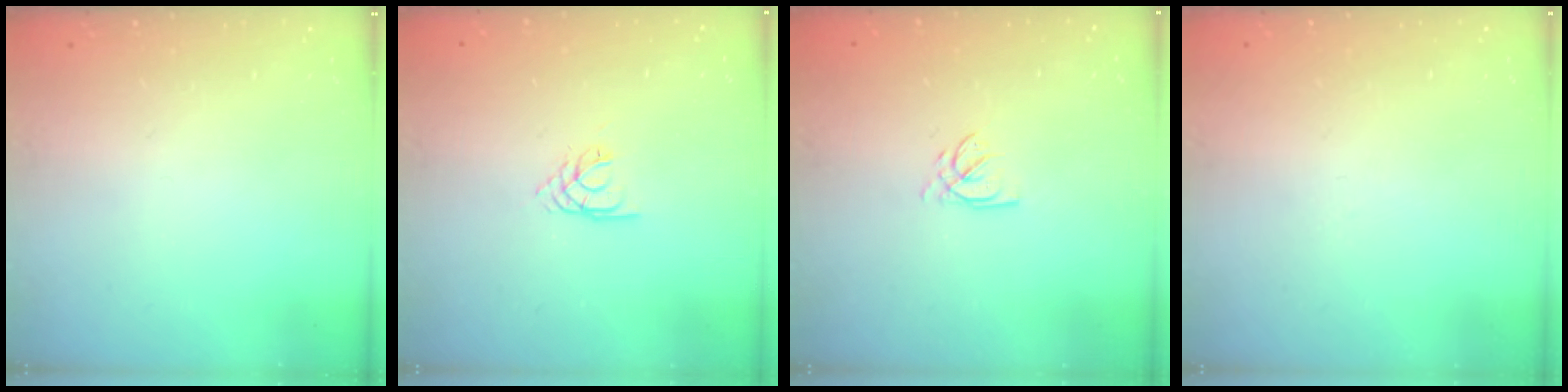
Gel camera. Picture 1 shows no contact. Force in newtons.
{"total": 1.7, "press": 1.7, "slide": 0.4}
{"total": 2.3, "press": 2.3, "slide": 0.3}
{"total": 1.8, "press": 1.6, "slide": 0.6}